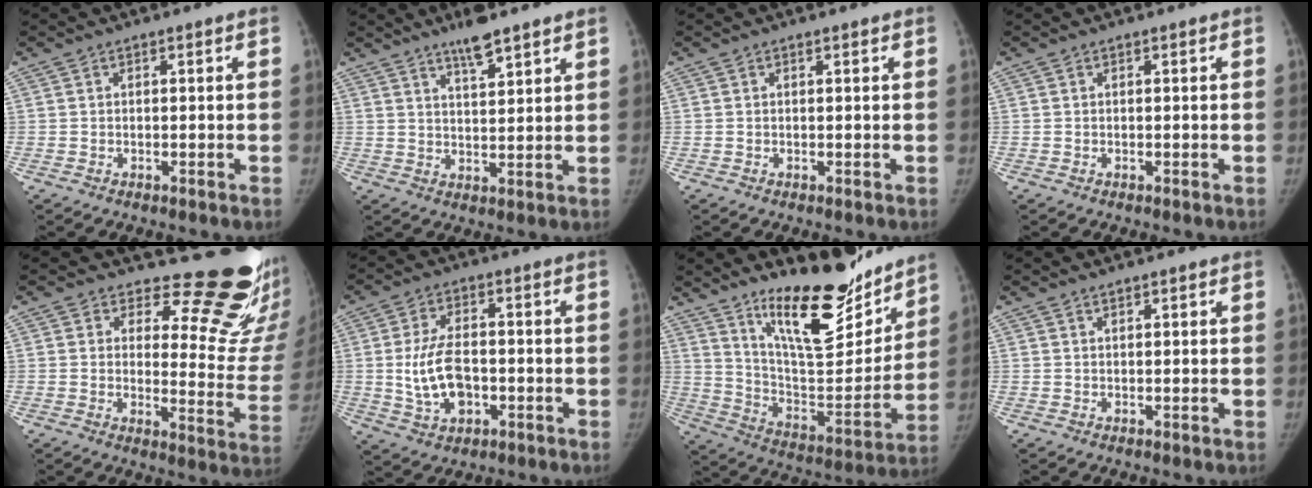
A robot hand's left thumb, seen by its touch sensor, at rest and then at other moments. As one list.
[{"total": 5.5, "force": [4.3, 1.2, 3.3], "torque": [-0.041, -0.028, 0.071]}, {"total": 0.0}, {"total": 0.0}, {"total": 17.3, "force": [14.8, 6.3, 6.5], "torque": [-0.017, -0.152, 0.162]}, {"total": 9.5, "force": [-1.4, 5.7, 7.5], "torque": [-0.133, 0.009, -0.020]}, {"total": 22.3, "force": [16.6, 6.9, 13.2], "torque": [-0.151, -0.118, 0.272]}, {"total": 0.7, "force": [0.7, 0.1, 0.4], "torque": [0.001, -0.002, 0.011]}]